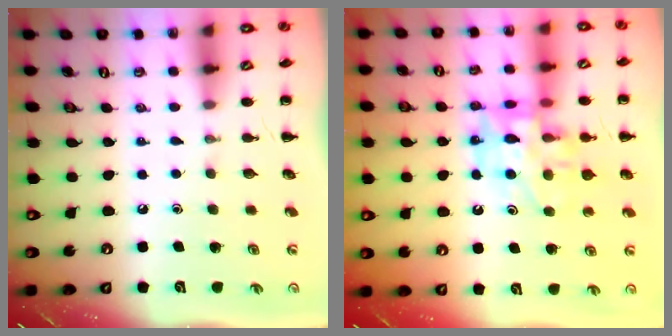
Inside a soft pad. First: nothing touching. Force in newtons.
{"total": 15.4, "press": 15.1, "slide": 3.2}